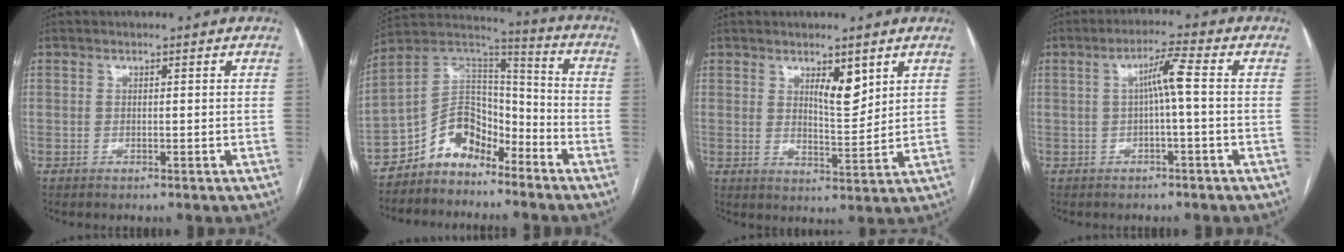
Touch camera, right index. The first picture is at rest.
{"total": 10.2, "force": [-7.4, 5.6, 4.3], "torque": [-0.076, 0.051, -0.141]}
{"total": 5.1, "force": [2.8, 1.5, 4.0], "torque": [-0.069, -0.008, 0.051]}
{"total": 4.5, "force": [0.1, -0.3, 4.4], "torque": [-0.077, 0.014, 0.005]}